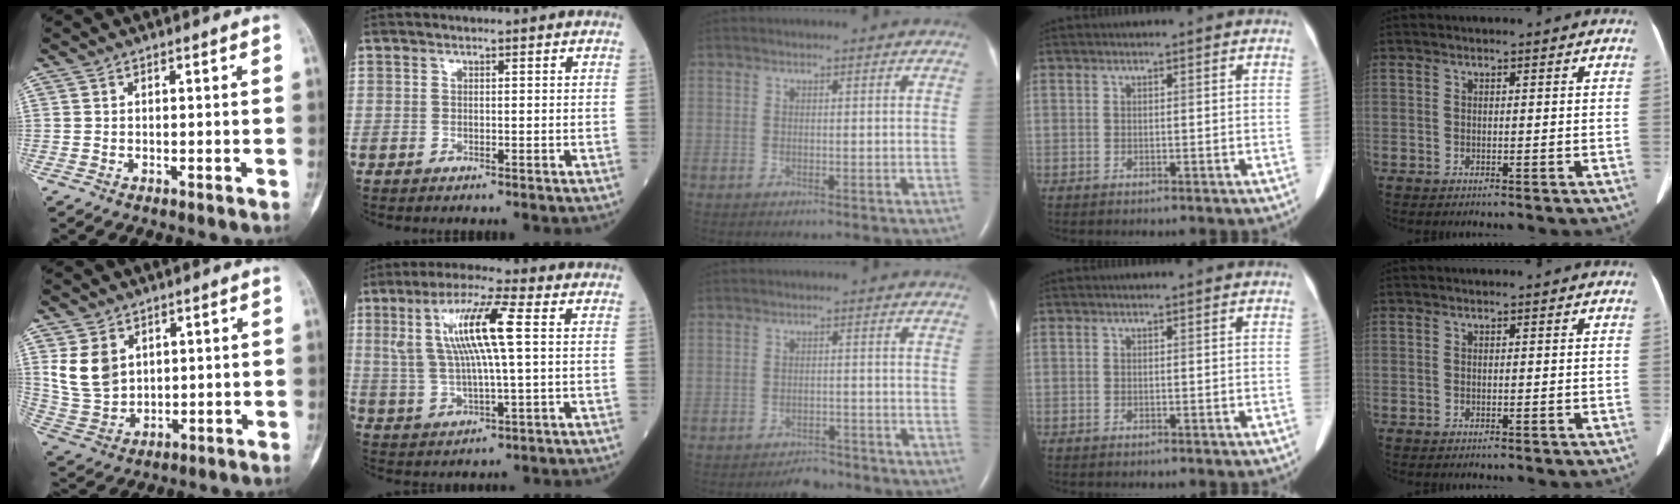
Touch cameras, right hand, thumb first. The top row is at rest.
{"thumb": {"total": 9.3, "force": [3.3, 6.9, 5.2], "torque": [-0.085, -0.015, 0.085]}, "index": {"total": 12.3, "force": [2.8, 1.5, 11.9], "torque": [-0.243, 0.015, 0.052]}, "middle": {"total": 3.4, "force": [-3.1, 1.3, 0.6], "torque": [-0.015, 0.001, -0.045]}}